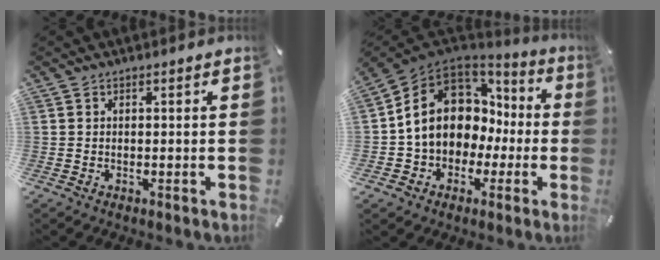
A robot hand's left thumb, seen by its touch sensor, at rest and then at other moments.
{"total": 13.3, "force": [1.1, 11.4, 6.6], "torque": [-0.135, 0.001, 0.029]}